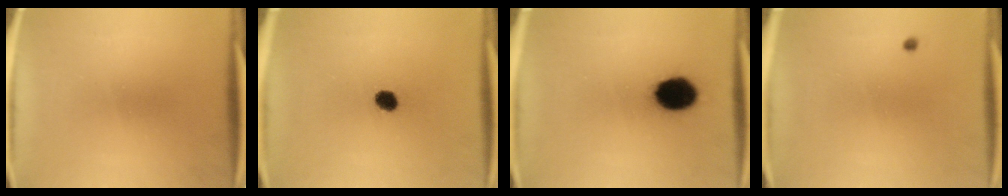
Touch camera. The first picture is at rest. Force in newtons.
{"total": 3.9}
{"total": 12.1}
{"total": 0.5}